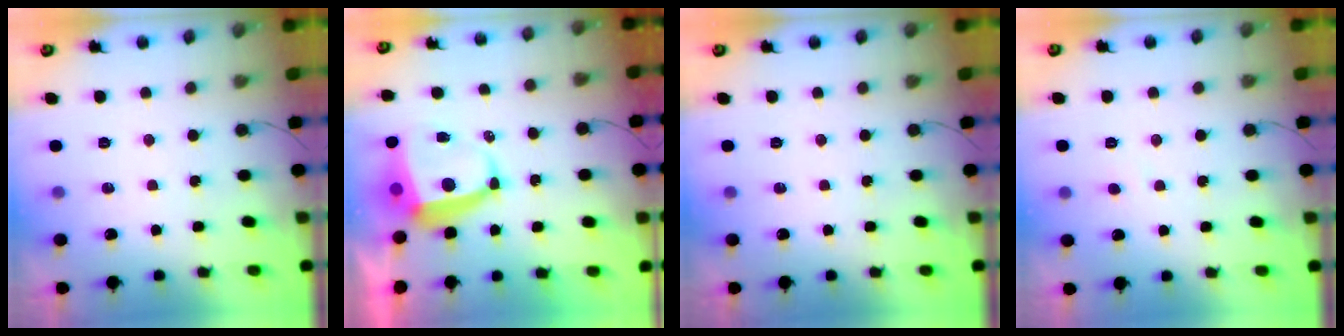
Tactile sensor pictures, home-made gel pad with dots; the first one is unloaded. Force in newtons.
{"total": 7.5, "press": 7.5, "slide": 0.9}
{"total": 0.0}
{"total": 2.3, "press": 2.3, "slide": 0.2}